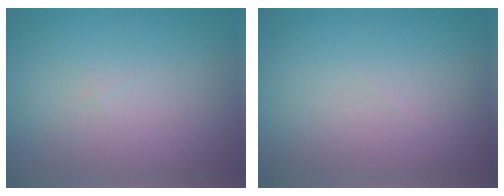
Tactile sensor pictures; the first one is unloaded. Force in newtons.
{"total": 0.0}